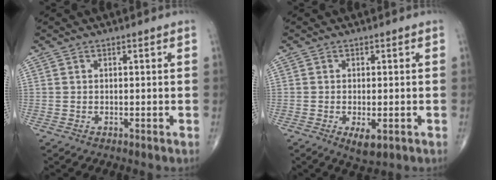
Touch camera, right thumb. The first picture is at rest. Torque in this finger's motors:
{"motor_torque": [-0.34, 0.29, 0.26, 0.36, 0.08]}